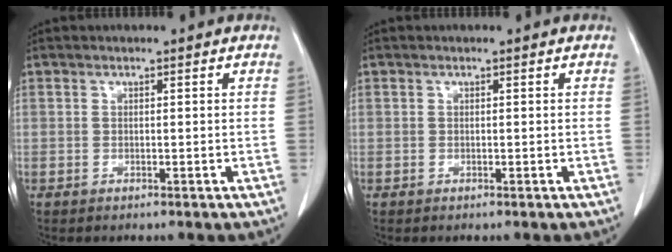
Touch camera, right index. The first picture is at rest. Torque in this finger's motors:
{"motor_torque": [0.00, 0.00, 0.00, 0.00]}